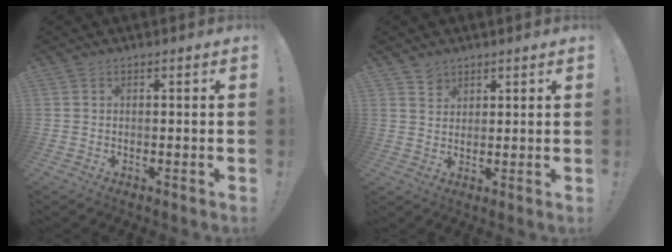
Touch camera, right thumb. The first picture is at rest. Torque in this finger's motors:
{"motor_torque": [-0.07, 0.15, 0.13, -0.02, -0.03]}